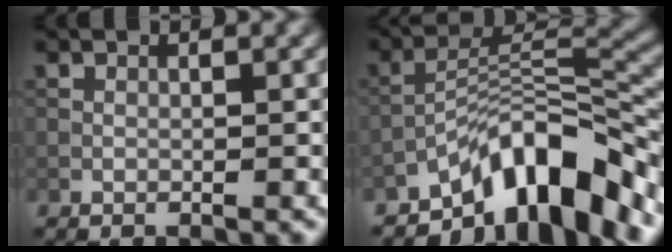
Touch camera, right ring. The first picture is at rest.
{"total": 9.7, "force": [-6.9, 2.9, 6.2], "torque": [-0.083, 0.013, -0.123]}